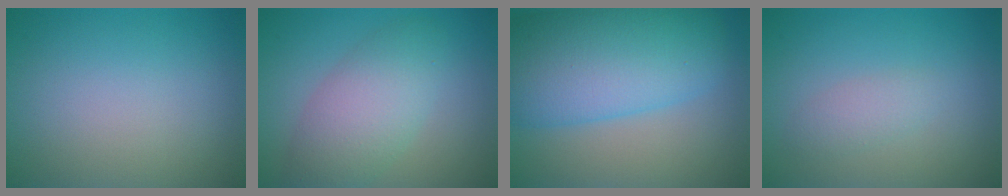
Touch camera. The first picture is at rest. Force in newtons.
{"total": 5.2, "press": 5.2, "slide": 0.3}
{"total": 10.8, "press": 10.7, "slide": 0.5}
{"total": 1.5, "press": 1.5, "slide": 0.1}